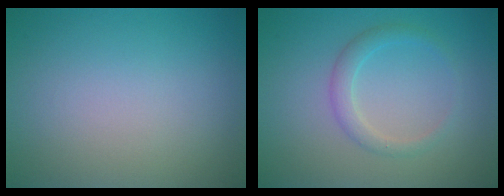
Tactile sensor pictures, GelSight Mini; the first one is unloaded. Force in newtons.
{"total": 1.9, "press": 1.9, "slide": 0.2}